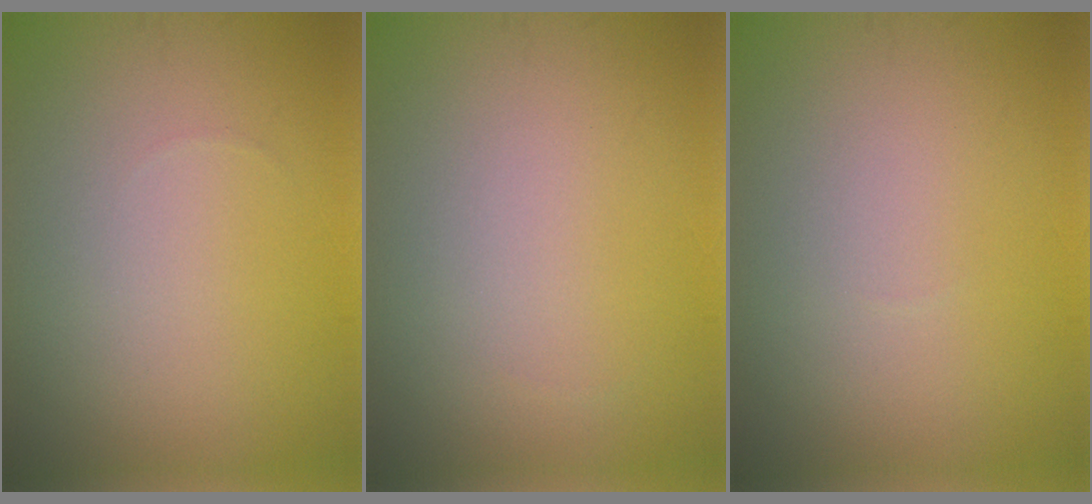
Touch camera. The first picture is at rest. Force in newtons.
{"total": 0.0}
{"total": 0.0}